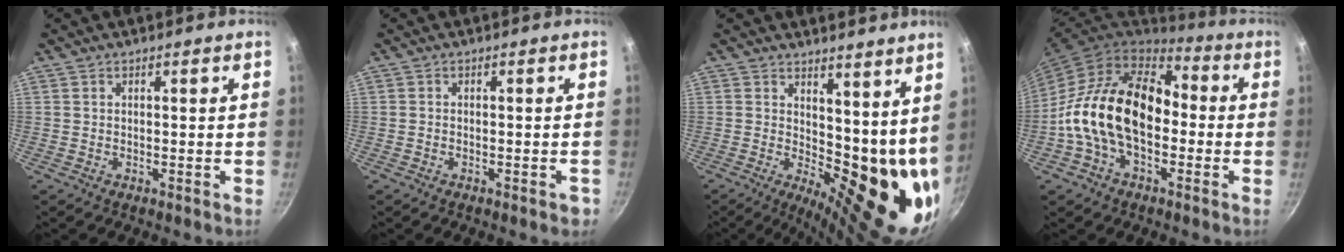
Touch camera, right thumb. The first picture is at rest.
{"total": 1.8, "force": [-1.0, 0.7, 1.3], "torque": [-0.016, 0.013, -0.011]}
{"total": 15.9, "force": [5.0, 7.2, 13.2], "torque": [-0.140, -0.055, 0.083]}
{"total": 19.7, "force": [-2.2, 12.7, 14.9], "torque": [-0.233, 0.046, -0.054]}